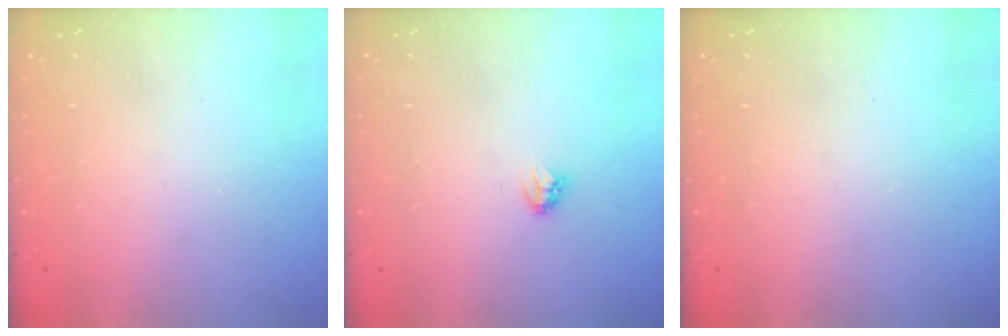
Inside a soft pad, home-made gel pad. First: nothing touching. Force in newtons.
{"total": 2.8, "press": 2.8, "slide": 0.3}
{"total": 0.0}